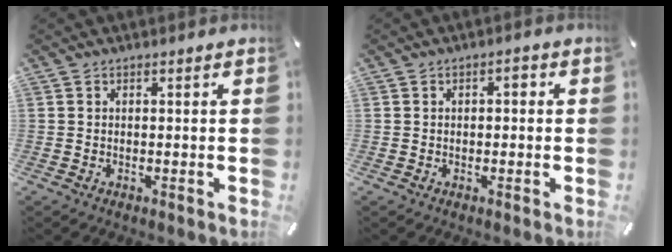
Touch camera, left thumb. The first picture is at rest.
{"total": 1.7, "force": [-0.2, 1.0, 1.3], "torque": [-0.019, 0.004, -0.008]}